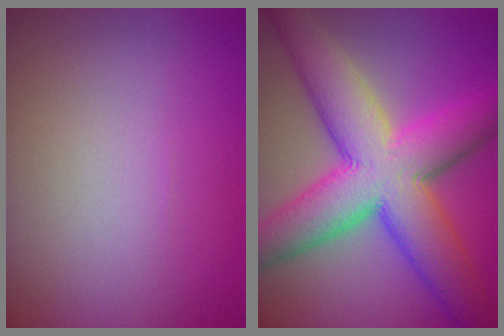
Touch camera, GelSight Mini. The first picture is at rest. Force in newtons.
{"total": 11.6, "press": 11.6, "slide": 0.2}